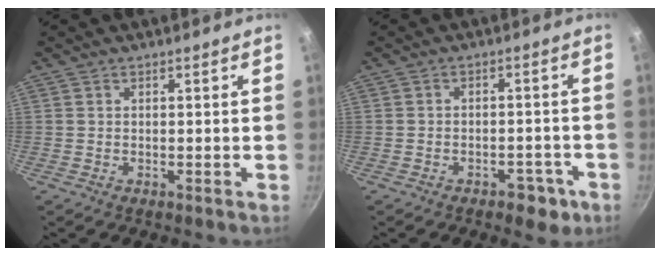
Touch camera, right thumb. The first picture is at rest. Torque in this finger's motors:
{"motor_torque": [0.82, 0.56, -0.16, 0.06, 0.02]}